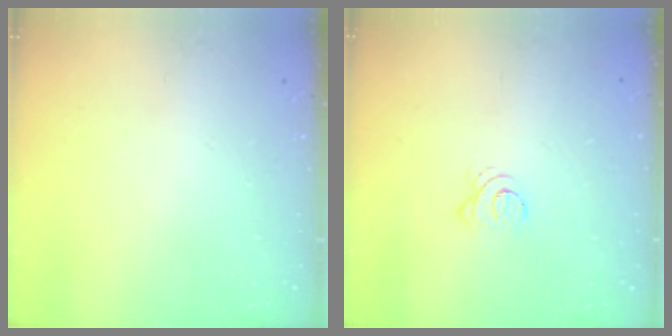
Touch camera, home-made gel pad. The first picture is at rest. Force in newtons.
{"total": 3.3, "press": 3.3, "slide": 0.3}